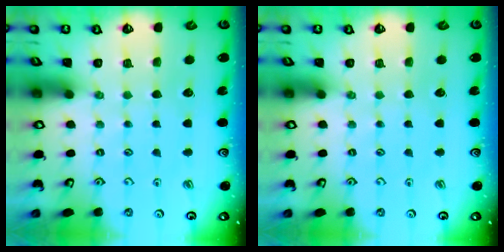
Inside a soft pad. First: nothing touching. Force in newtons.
{"total": 0.0}